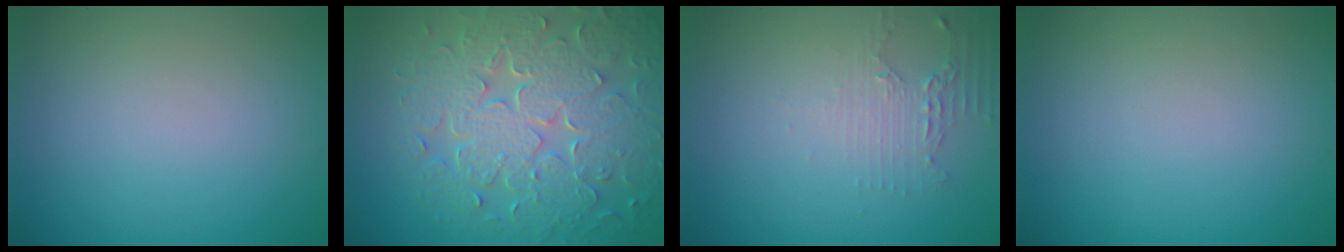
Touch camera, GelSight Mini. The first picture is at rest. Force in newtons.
{"total": 8.7, "press": 6.3, "slide": 6.0}
{"total": 1.9, "press": 1.3, "slide": 1.4}
{"total": 0.0}